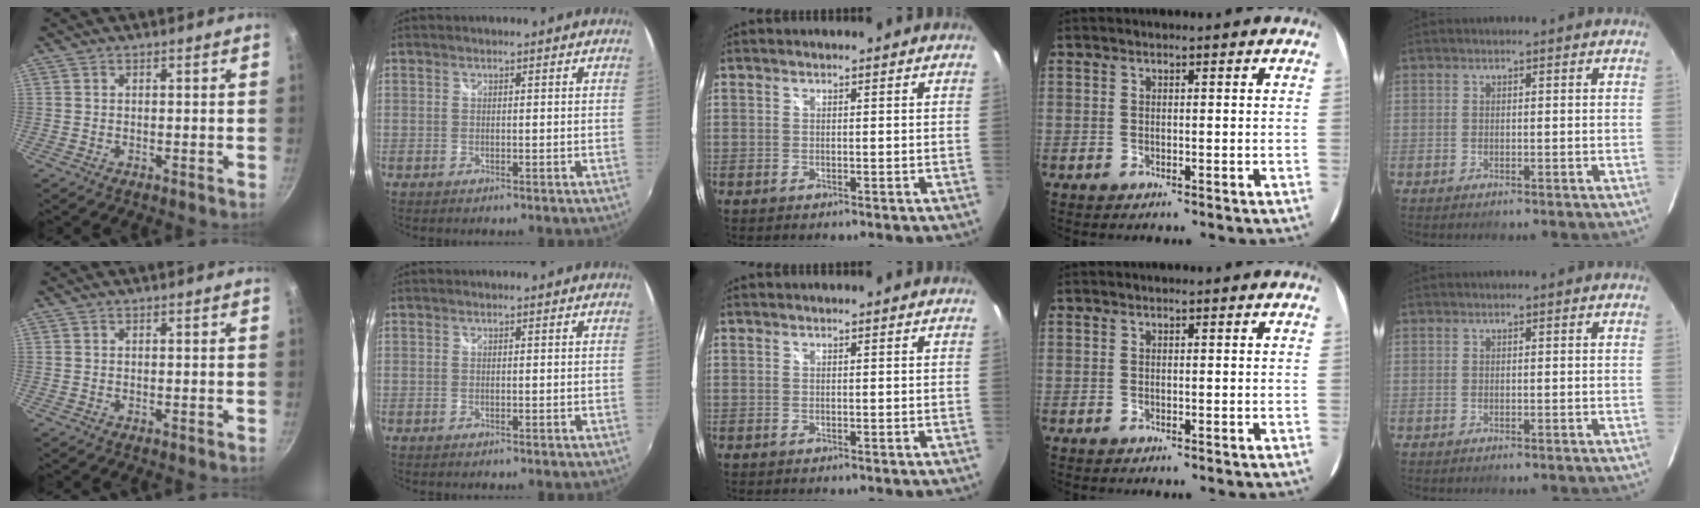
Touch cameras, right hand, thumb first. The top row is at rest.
{}